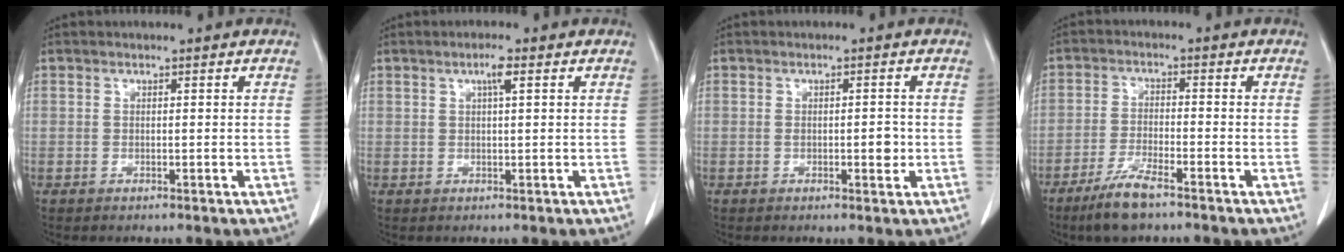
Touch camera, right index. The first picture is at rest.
{"total": 2.1, "force": [0.9, 0.1, 1.9], "torque": [-0.037, 0.001, 0.013]}
{"total": 2.4, "force": [-0.3, 0.9, 2.2], "torque": [-0.037, -0.001, -0.002]}
{"total": 6.4, "force": [-4.6, 0.9, 4.3], "torque": [-0.095, -0.012, -0.085]}